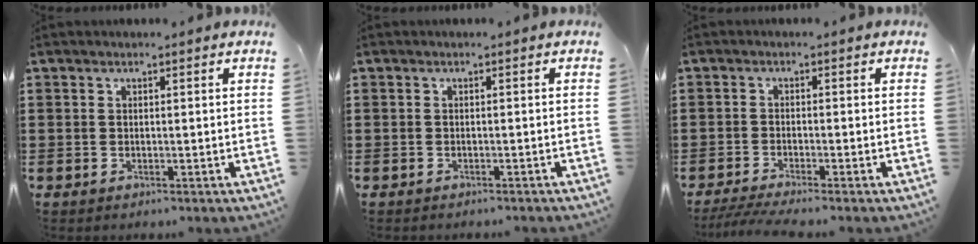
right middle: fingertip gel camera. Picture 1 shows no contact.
{"total": 0.5, "force": [-0.5, 0.0, 0.0], "torque": [-0.002, -0.002, -0.011]}
{"total": 2.5, "force": [-2.0, -0.2, 1.5], "torque": [-0.032, -0.007, -0.039]}